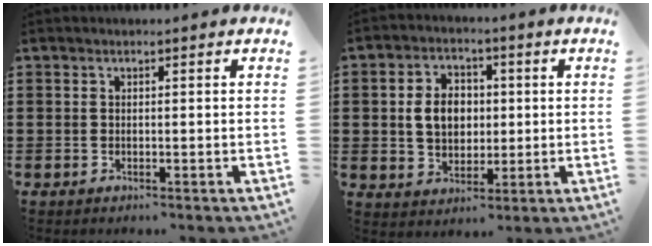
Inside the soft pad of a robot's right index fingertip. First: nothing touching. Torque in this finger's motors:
{"motor_torque": [0.43, 0.00, 0.26, 0.07]}